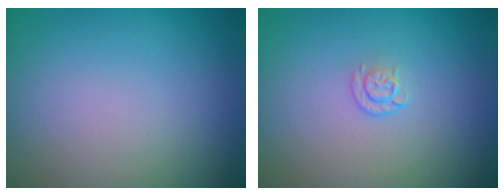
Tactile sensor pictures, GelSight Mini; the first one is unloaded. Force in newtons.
{"total": 1.1, "press": 0.6, "slide": 0.9}